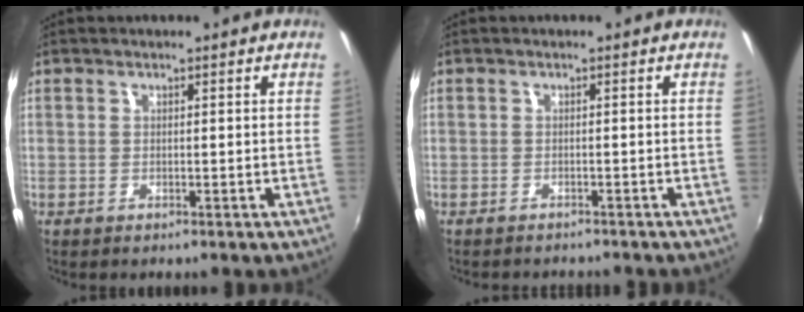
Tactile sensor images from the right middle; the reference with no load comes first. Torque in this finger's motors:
{"motor_torque": [0.39, -0.84, -0.05, 0.00]}